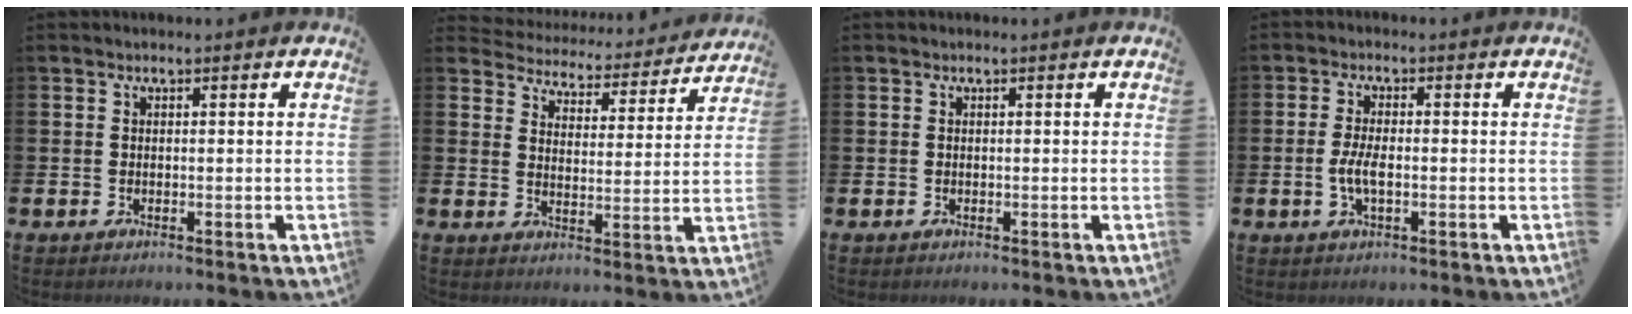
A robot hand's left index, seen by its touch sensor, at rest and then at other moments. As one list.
[{"total": 4.4, "force": [4.2, 1.2, 0.2], "torque": [-0.022, -0.043, 0.066]}, {"total": 0.0}, {"total": 3.3, "force": [-0.6, 1.3, 3.0], "torque": [-0.054, -0.003, -0.016]}]